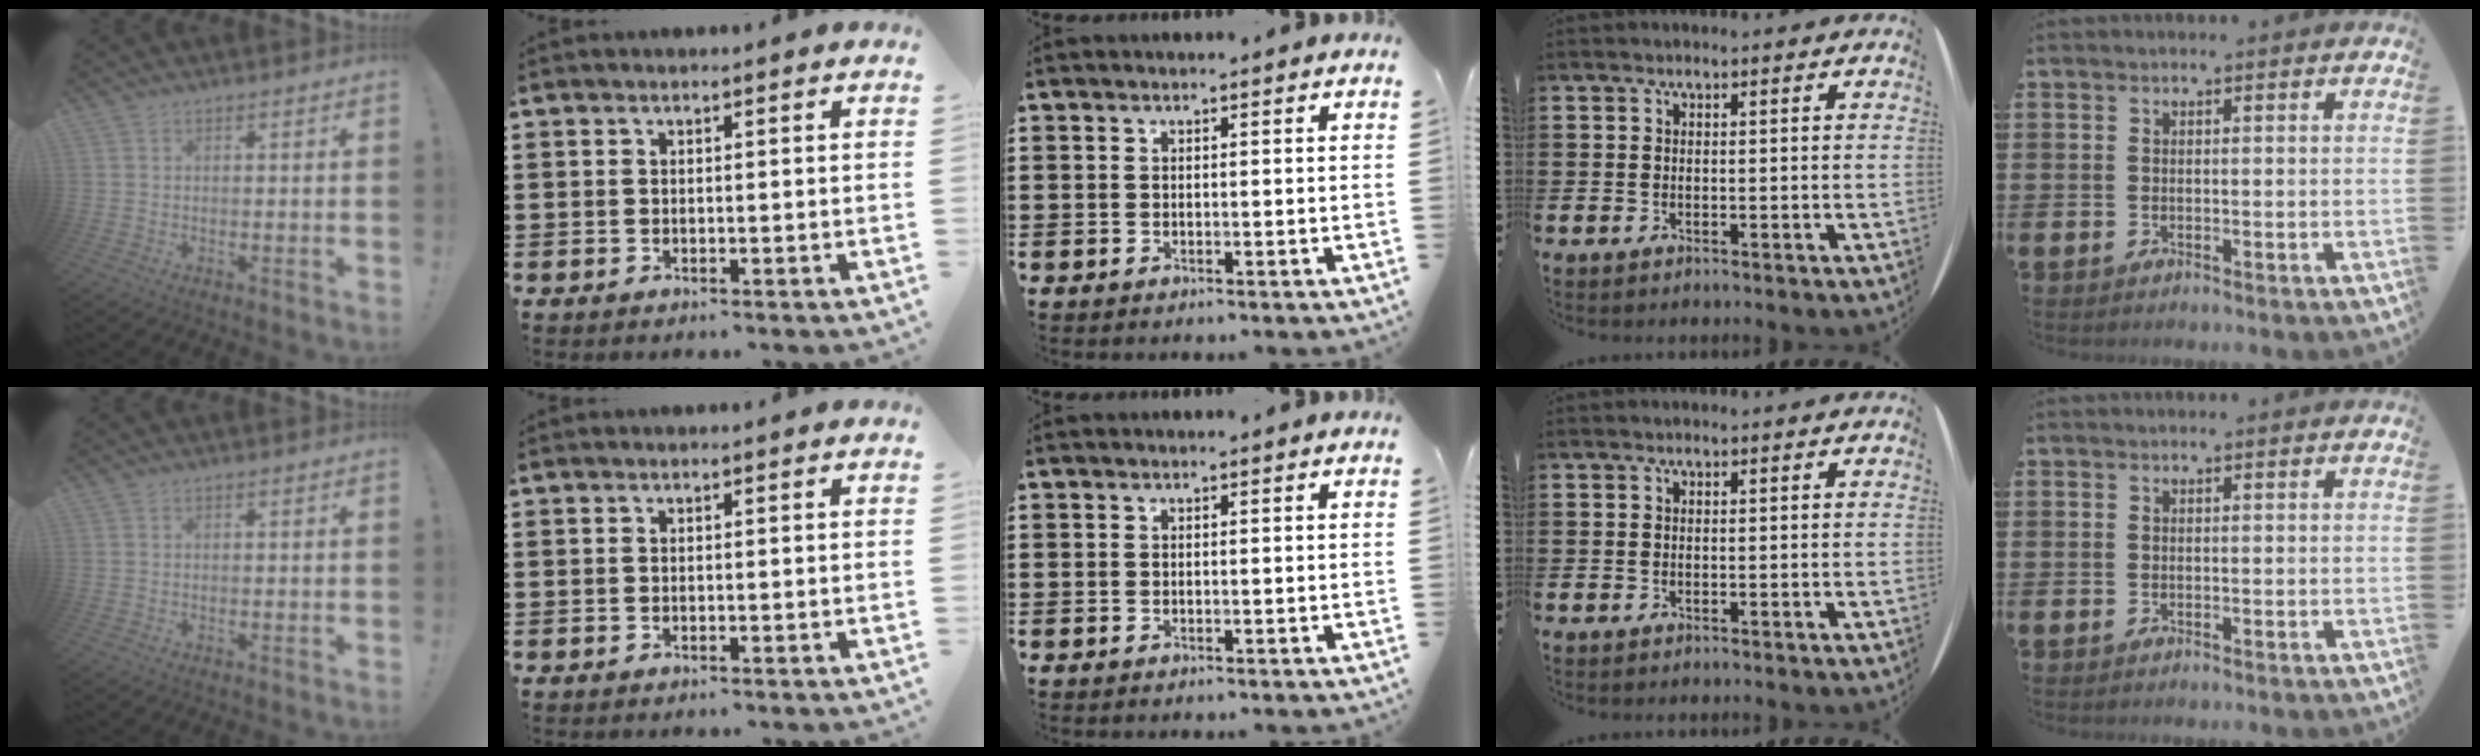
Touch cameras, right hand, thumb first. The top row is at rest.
{}